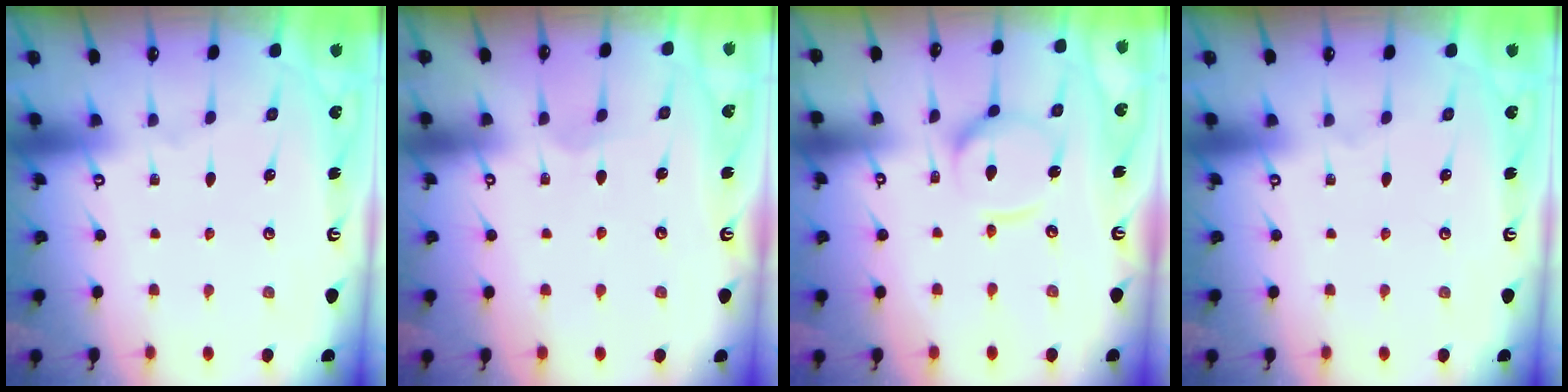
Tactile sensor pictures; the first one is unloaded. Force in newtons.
{"total": 2.8, "press": 2.8, "slide": 0.2}
{"total": 12.4, "press": 12.3, "slide": 1.3}
{"total": 0.0}